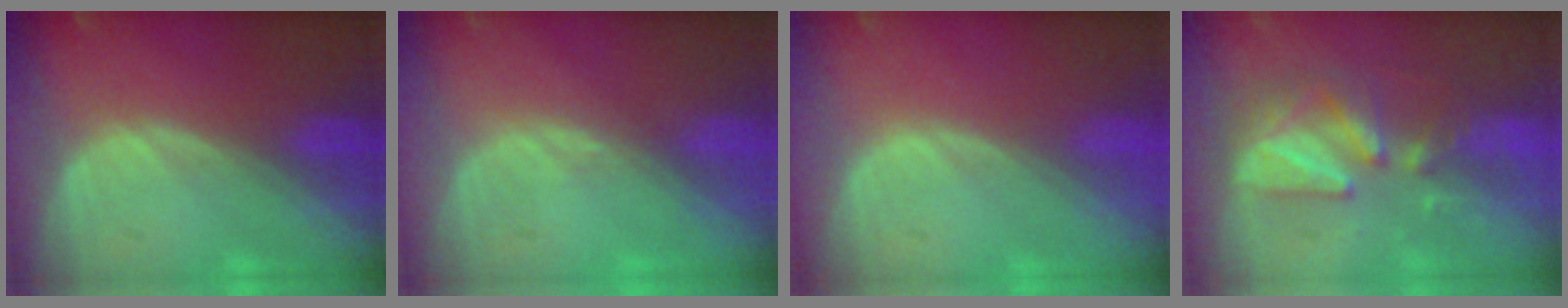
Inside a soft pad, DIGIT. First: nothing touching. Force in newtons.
{"total": 0.5, "press": 0.5, "slide": 0.2}
{"total": 0.0}
{"total": 8.6, "press": 7.7, "slide": 3.8}